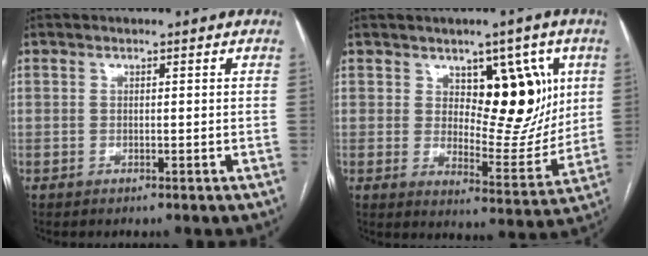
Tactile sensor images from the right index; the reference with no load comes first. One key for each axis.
{"total": 11.7, "fx": 4.2, "fy": 5.8, "fz": 9.3, "tx": -0.115, "ty": 0.006, "tz": 0.074}